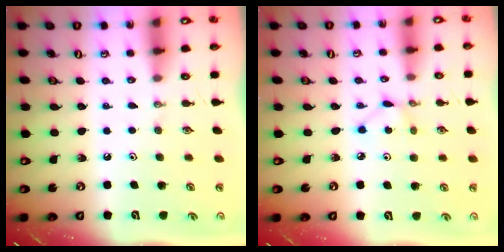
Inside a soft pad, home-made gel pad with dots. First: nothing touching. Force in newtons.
{"total": 2.1, "press": 2.1, "slide": 0.1}